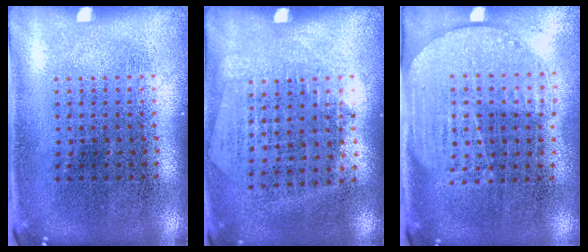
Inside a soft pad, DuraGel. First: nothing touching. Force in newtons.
{"total": 1.3, "press": 1.1, "slide": 0.6}
{"total": 1.6, "press": 1.4, "slide": 0.8}